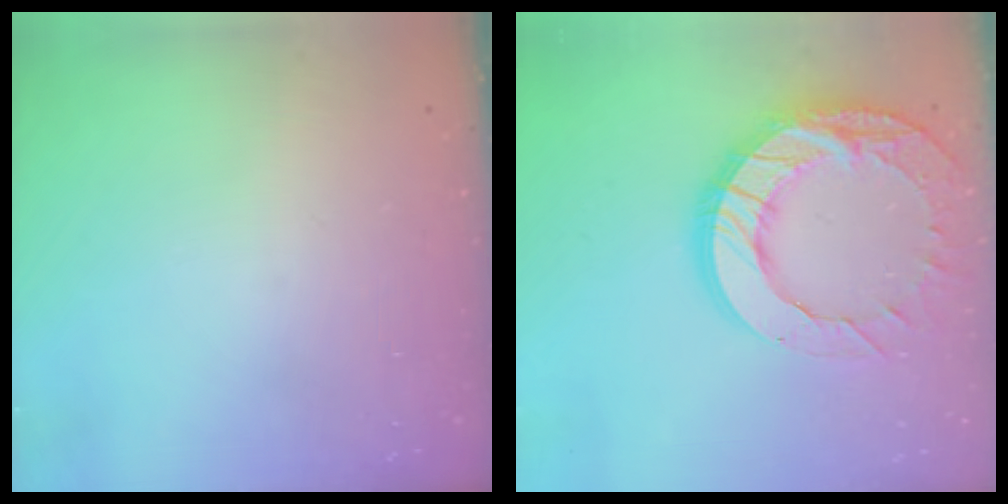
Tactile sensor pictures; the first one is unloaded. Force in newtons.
{"total": 20.9, "press": 20.8, "slide": 1.9}